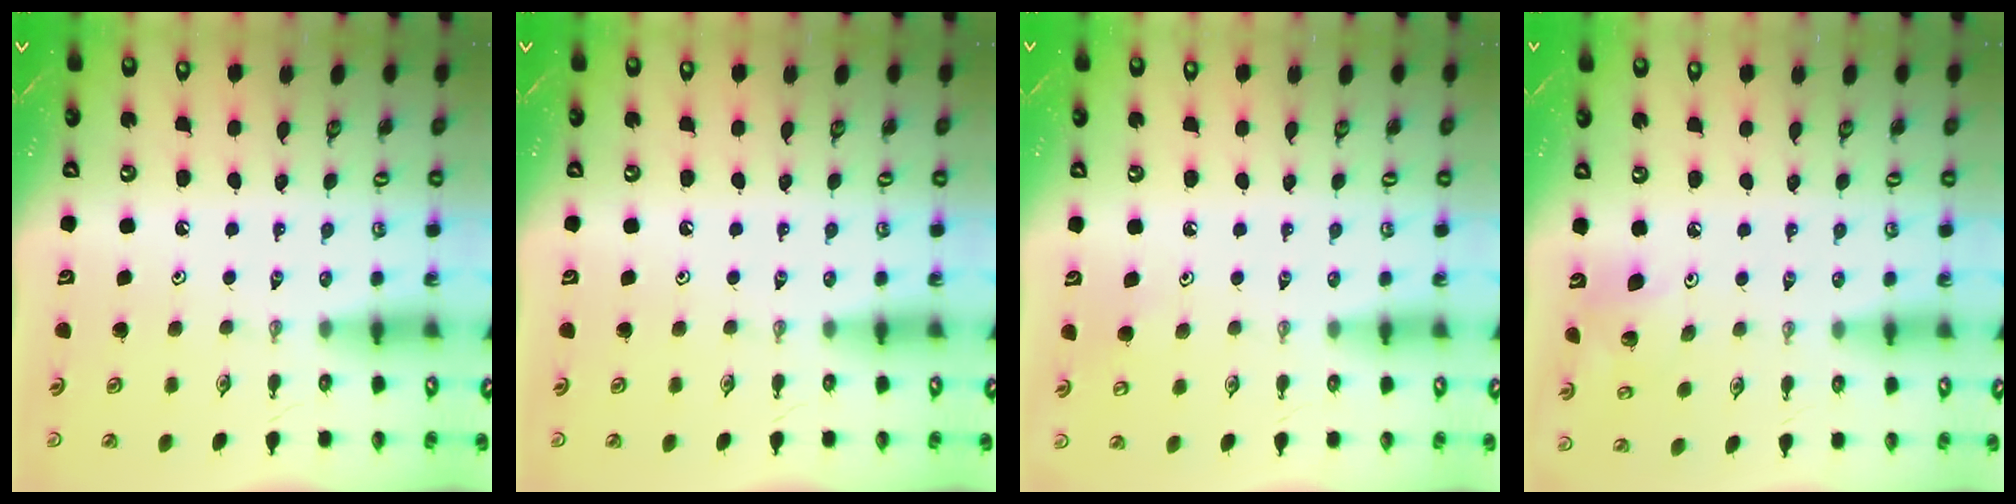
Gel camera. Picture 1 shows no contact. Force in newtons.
{"total": 0.0}
{"total": 5.2, "press": 5.1, "slide": 0.9}
{"total": 7.9, "press": 7.7, "slide": 1.6}